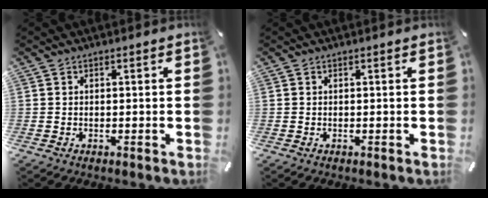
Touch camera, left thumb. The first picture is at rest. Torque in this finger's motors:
{"motor_torque": [-0.27, -0.20, -0.02, 0.02, 0.00]}